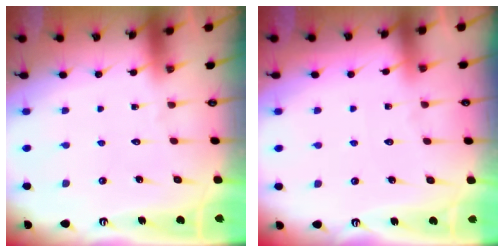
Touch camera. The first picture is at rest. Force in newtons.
{"total": 1.6, "press": 1.6, "slide": 0.3}